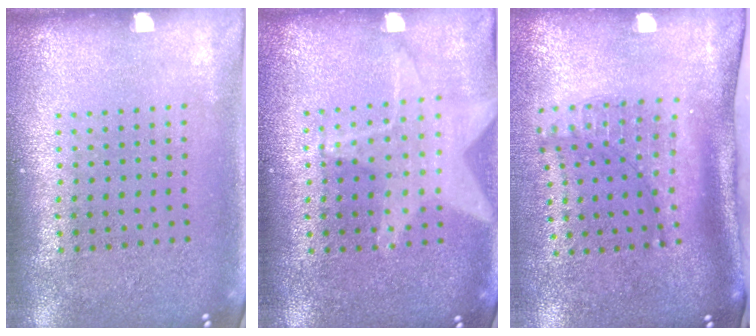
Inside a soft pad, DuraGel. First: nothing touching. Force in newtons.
{"total": 0.9, "press": 0.9, "slide": 0.0}
{"total": 2.2, "press": 1.5, "slide": 1.6}